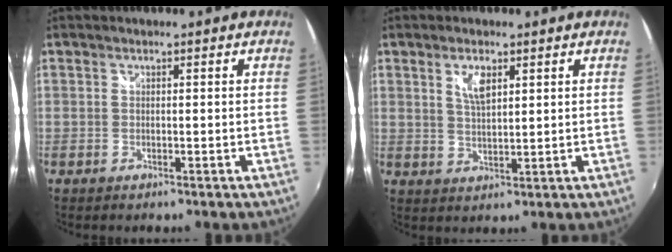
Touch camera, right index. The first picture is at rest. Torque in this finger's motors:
{"motor_torque": [0.33, 0.06, 0.11, 0.06]}